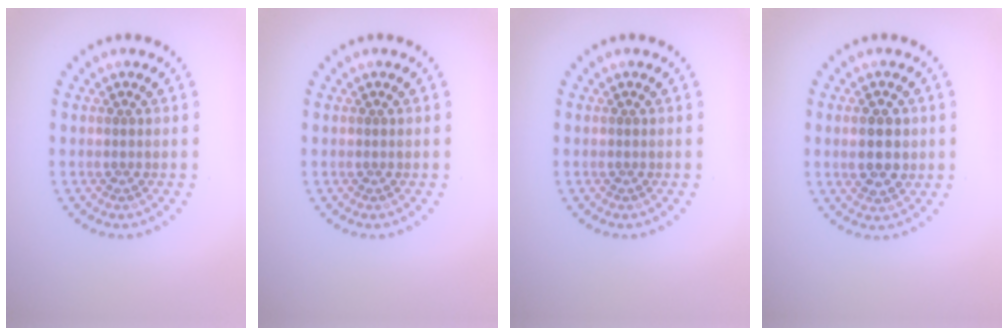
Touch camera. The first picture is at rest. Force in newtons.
{"total": 0.0}
{"total": 0.0}
{"total": 3.3, "press": 3.3, "slide": 0.3}